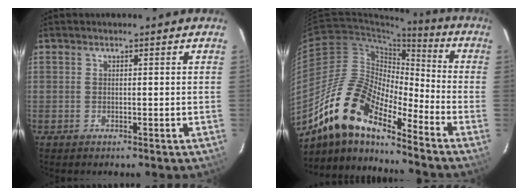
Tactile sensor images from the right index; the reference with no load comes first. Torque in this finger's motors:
{"motor_torque": [0.65, -0.82, 0.84, 0.21]}